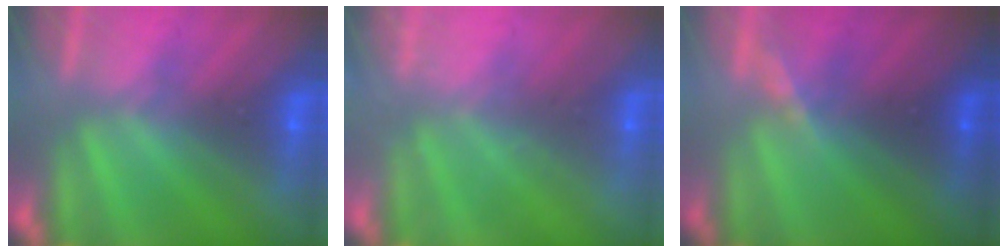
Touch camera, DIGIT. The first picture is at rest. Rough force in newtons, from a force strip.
{"total": 2.4}
{"total": 1.3}